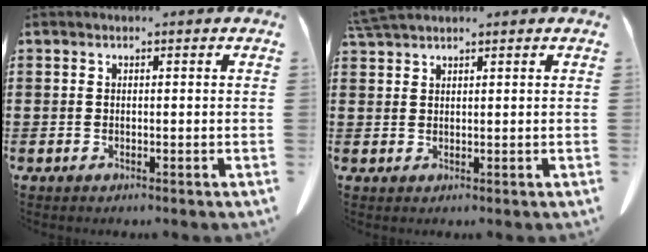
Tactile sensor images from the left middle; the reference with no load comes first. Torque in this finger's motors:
{"motor_torque": [0.44, 0.28, 0.11, 0.10]}